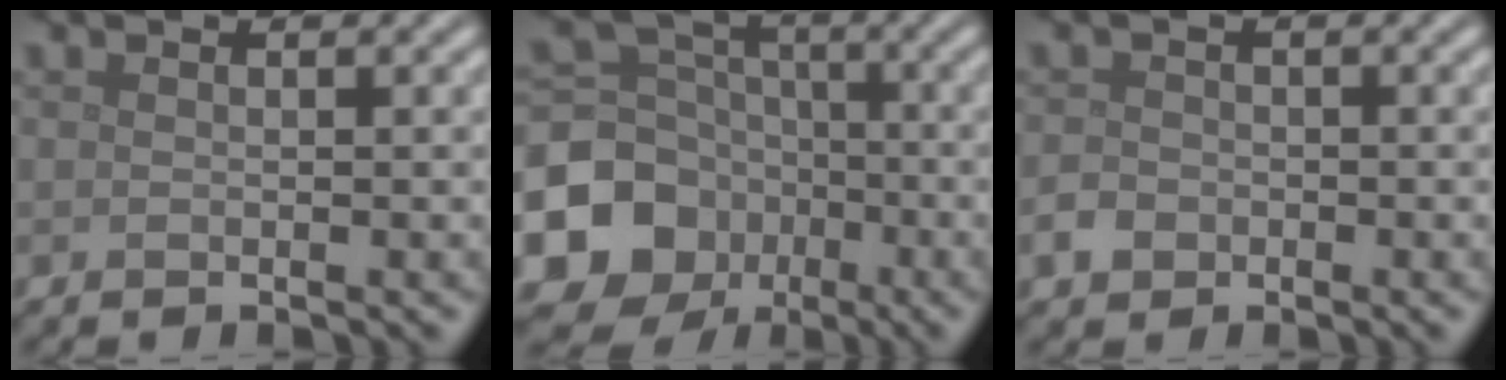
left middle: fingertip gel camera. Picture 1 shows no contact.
{"total": 10.2, "force": [-4.0, 8.8, 3.2], "torque": [-0.092, -0.021, -0.088]}
{"total": 1.6, "force": [-0.7, 1.2, 0.6], "torque": [-0.008, 0.000, -0.017]}